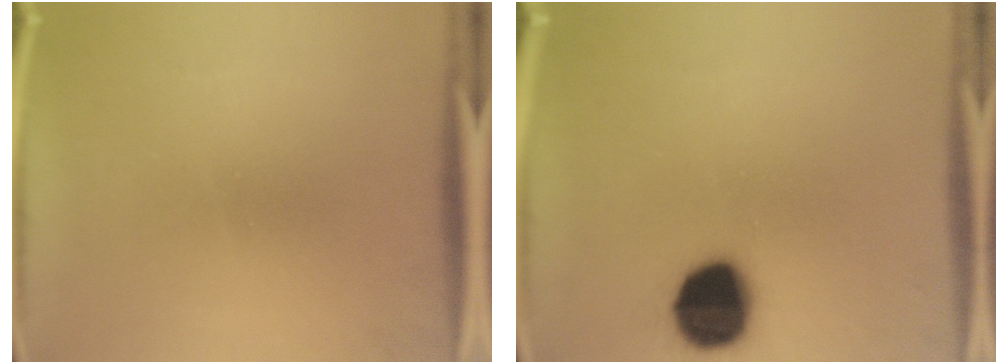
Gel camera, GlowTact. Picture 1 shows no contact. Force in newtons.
{"total": 15.2}